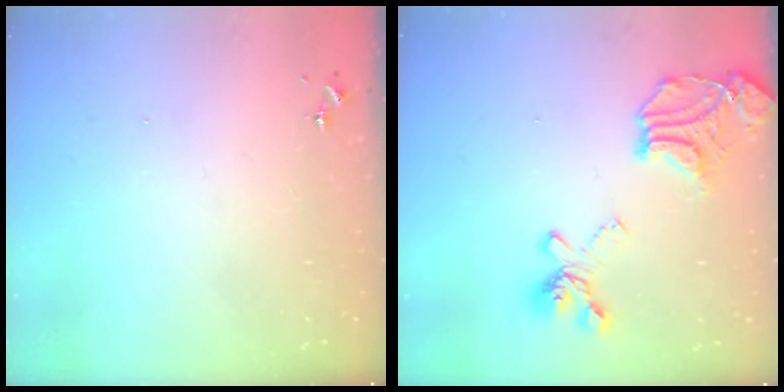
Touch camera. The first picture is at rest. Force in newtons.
{"total": 21.1, "press": 21.0, "slide": 2.5}